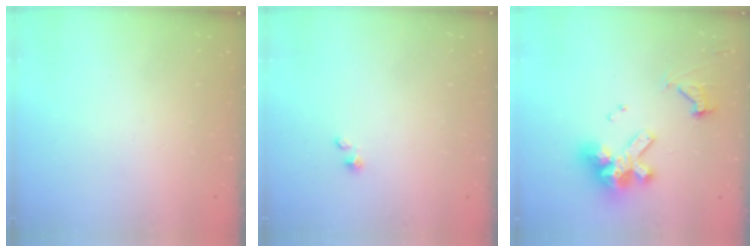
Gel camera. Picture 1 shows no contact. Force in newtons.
{"total": 1.5, "press": 1.5, "slide": 0.0}
{"total": 16.0, "press": 15.9, "slide": 1.9}